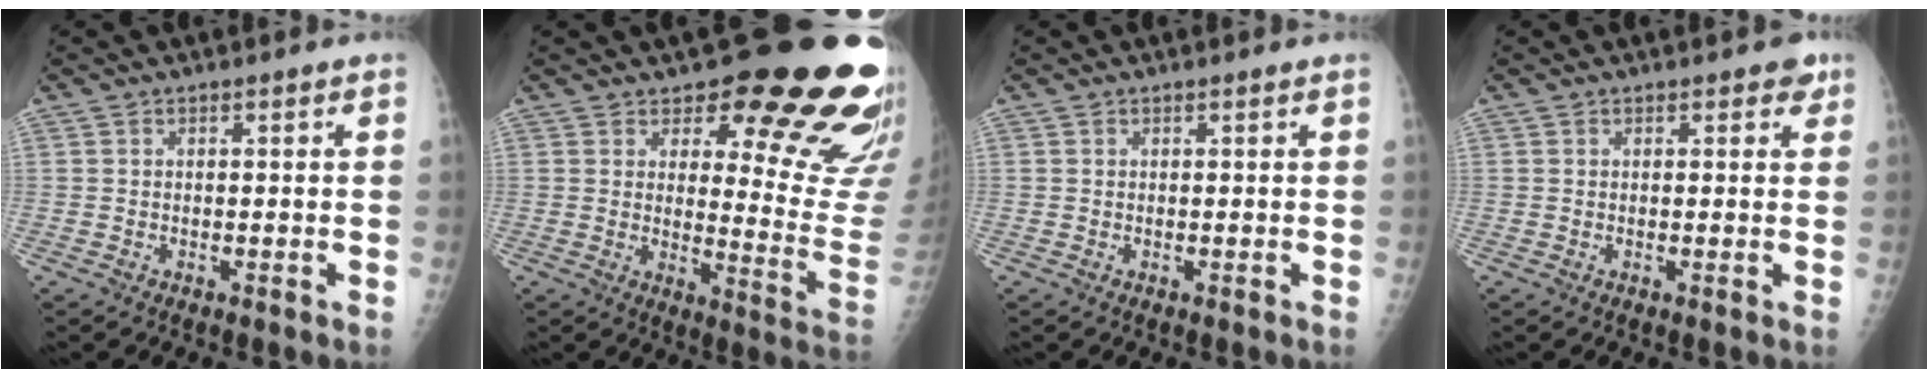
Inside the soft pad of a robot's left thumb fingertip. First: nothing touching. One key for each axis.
{"total": 20.6, "fx": 15.1, "fy": 7.2, "fz": 12.1, "tx": -0.098, "ty": -0.120, "tz": 0.181}
{"total": 0.0}
{"total": 1.9, "fx": 1.0, "fy": 1.2, "fz": 1.0, "tx": 0.007, "ty": 0.000, "tz": 0.006}